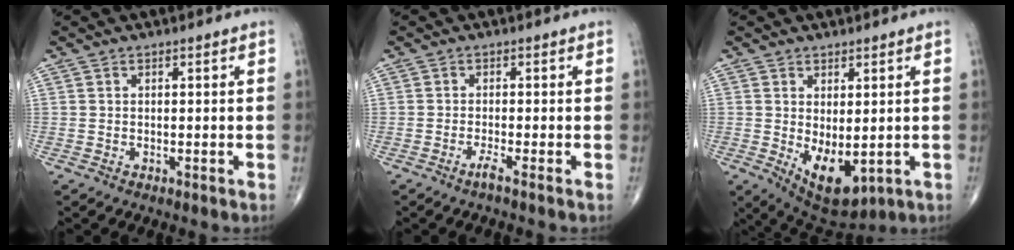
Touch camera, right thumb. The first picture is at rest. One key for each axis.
{"total": 1.3, "fx": -1.0, "fy": -0.3, "fz": 0.8, "tx": -0.024, "ty": -0.001, "tz": -0.023}
{"total": 8.9, "fx": -1.0, "fy": 4.7, "fz": 7.5, "tx": -0.102, "ty": -0.014, "tz": 0.007}